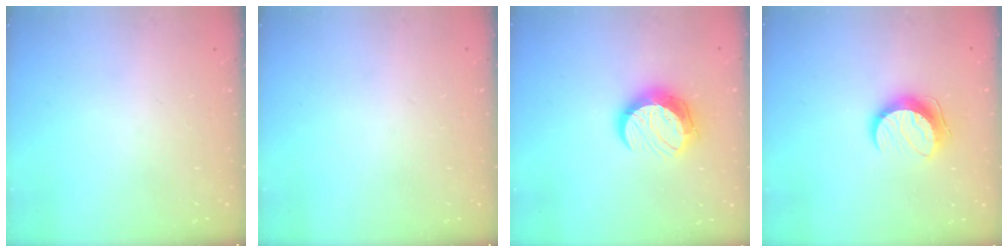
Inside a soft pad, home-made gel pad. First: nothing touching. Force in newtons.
{"total": 0.0}
{"total": 11.0, "press": 11.0, "slide": 0.8}
{"total": 9.7, "press": 9.7, "slide": 0.2}